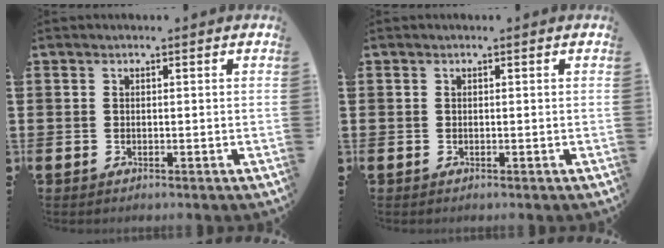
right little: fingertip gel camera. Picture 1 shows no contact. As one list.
[{"total": 0.0}]